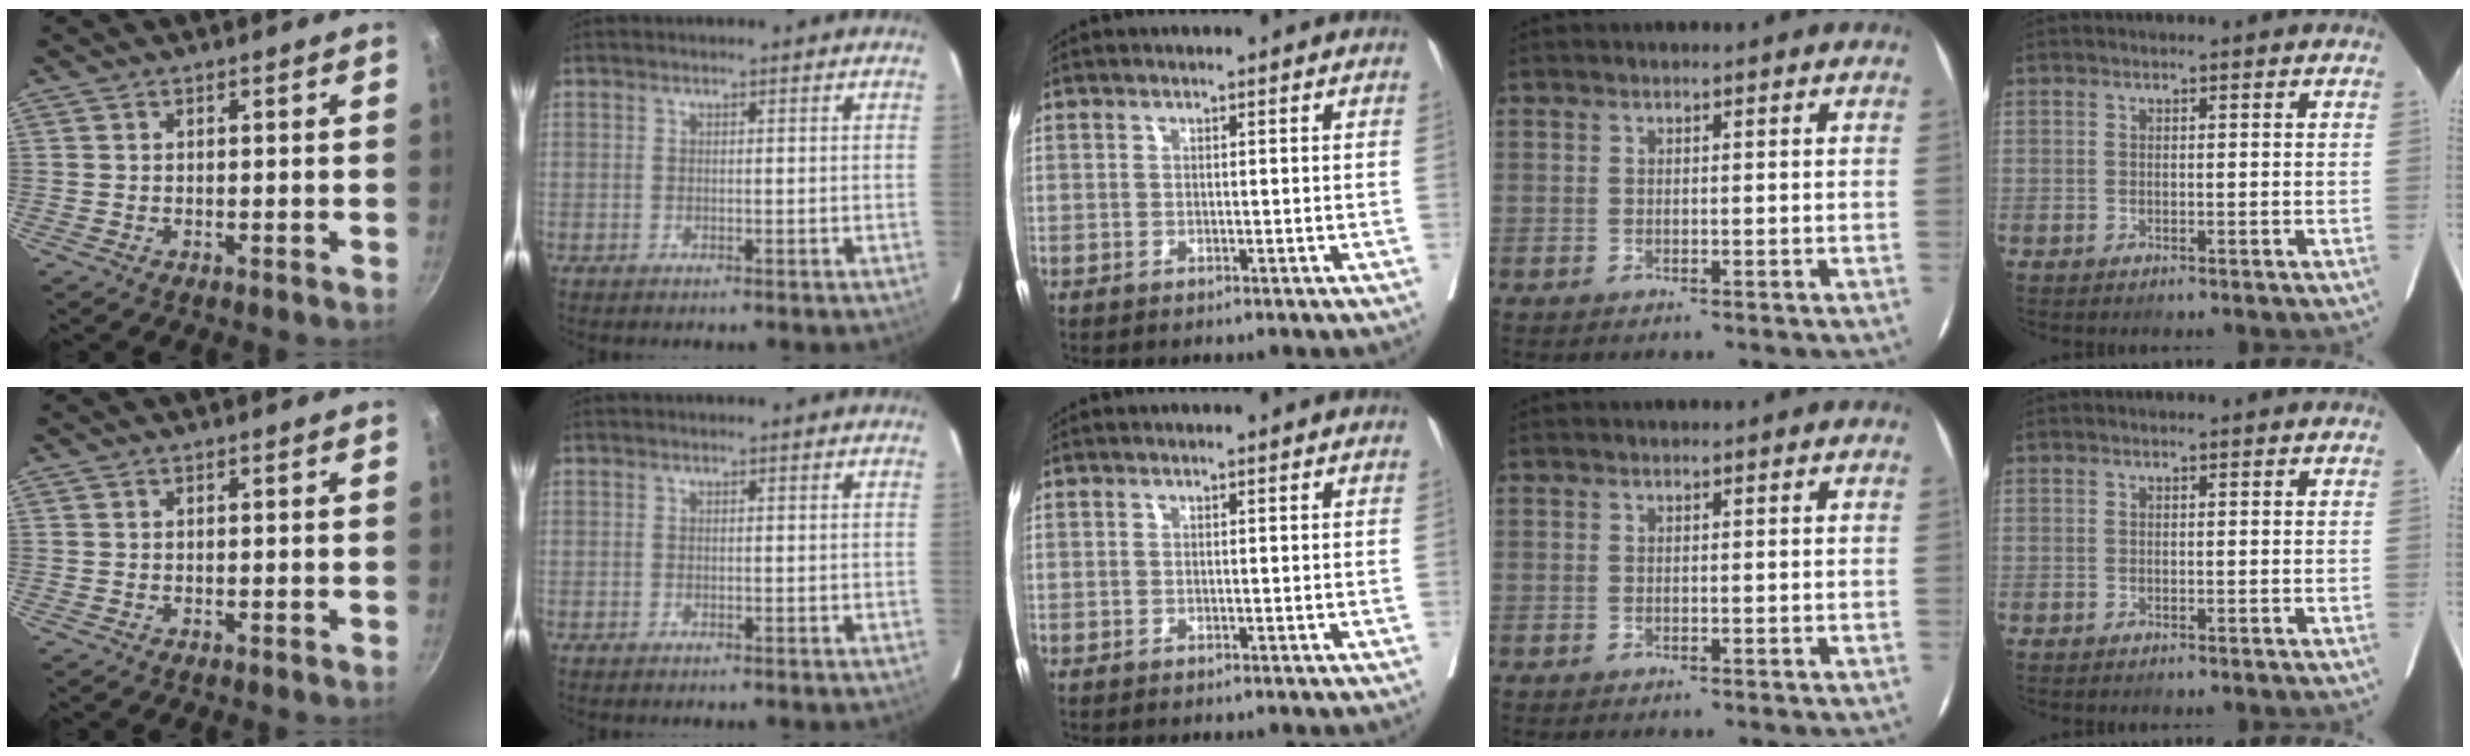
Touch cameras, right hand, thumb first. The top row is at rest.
{}